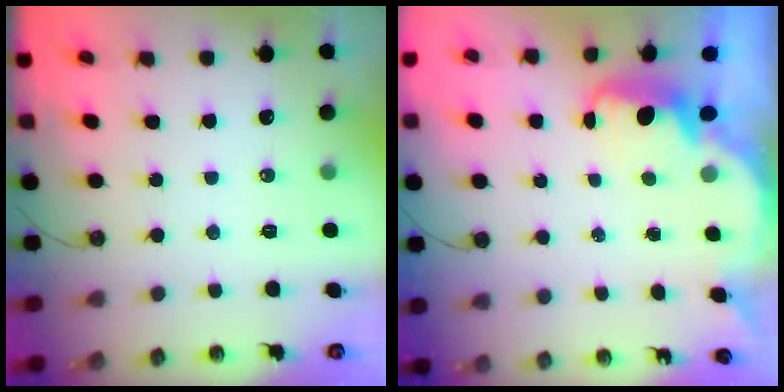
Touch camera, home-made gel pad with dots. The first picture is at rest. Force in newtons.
{"total": 2.6, "press": 2.6, "slide": 0.6}